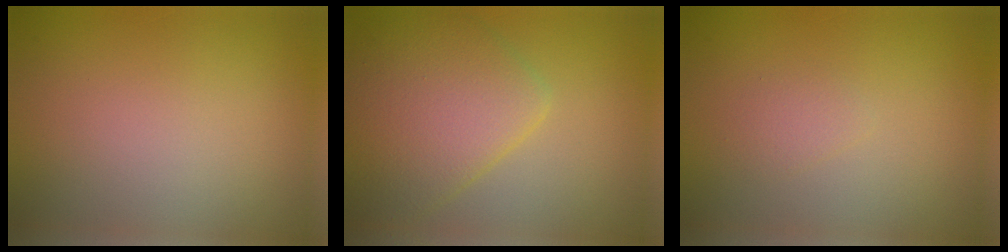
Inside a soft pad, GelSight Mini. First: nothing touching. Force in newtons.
{"total": 7.2, "press": 7.2, "slide": 0.3}
{"total": 0.9, "press": 0.9, "slide": 0.1}